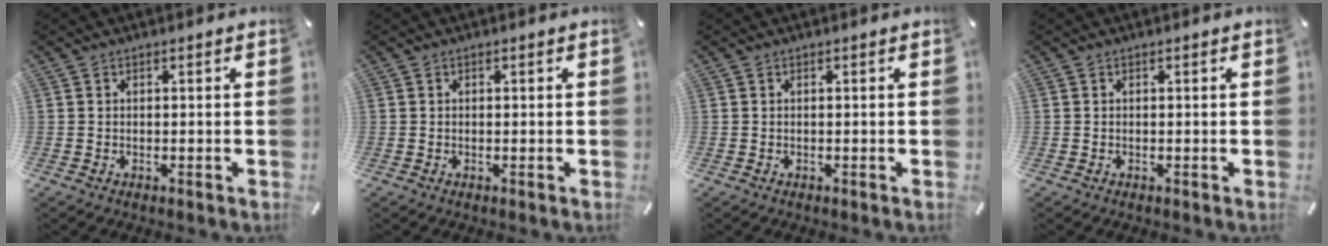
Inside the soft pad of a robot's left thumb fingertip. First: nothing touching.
{"total": 0.0}
{"total": 0.0}
{"total": 0.0}